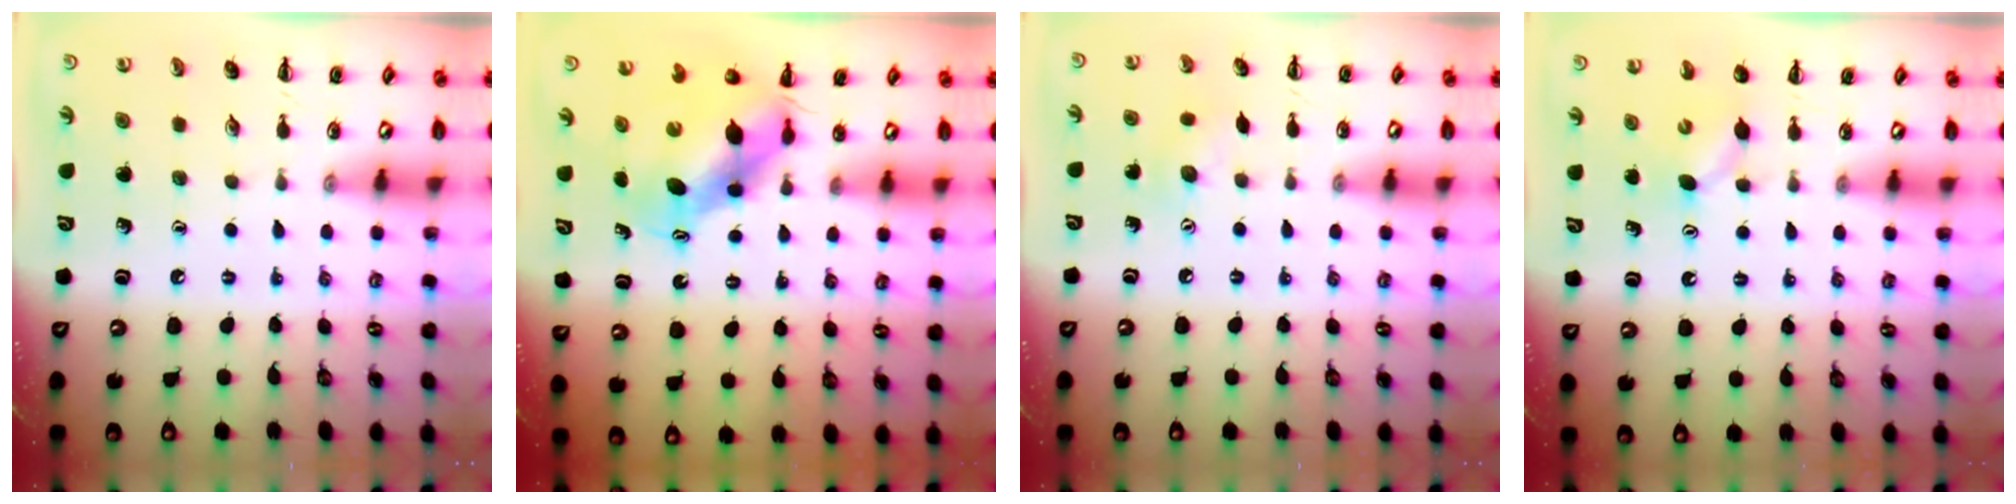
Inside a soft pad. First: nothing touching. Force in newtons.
{"total": 6.5, "press": 6.3, "slide": 1.7}
{"total": 5.2, "press": 5.1, "slide": 1.1}
{"total": 4.3, "press": 4.2, "slide": 1.1}